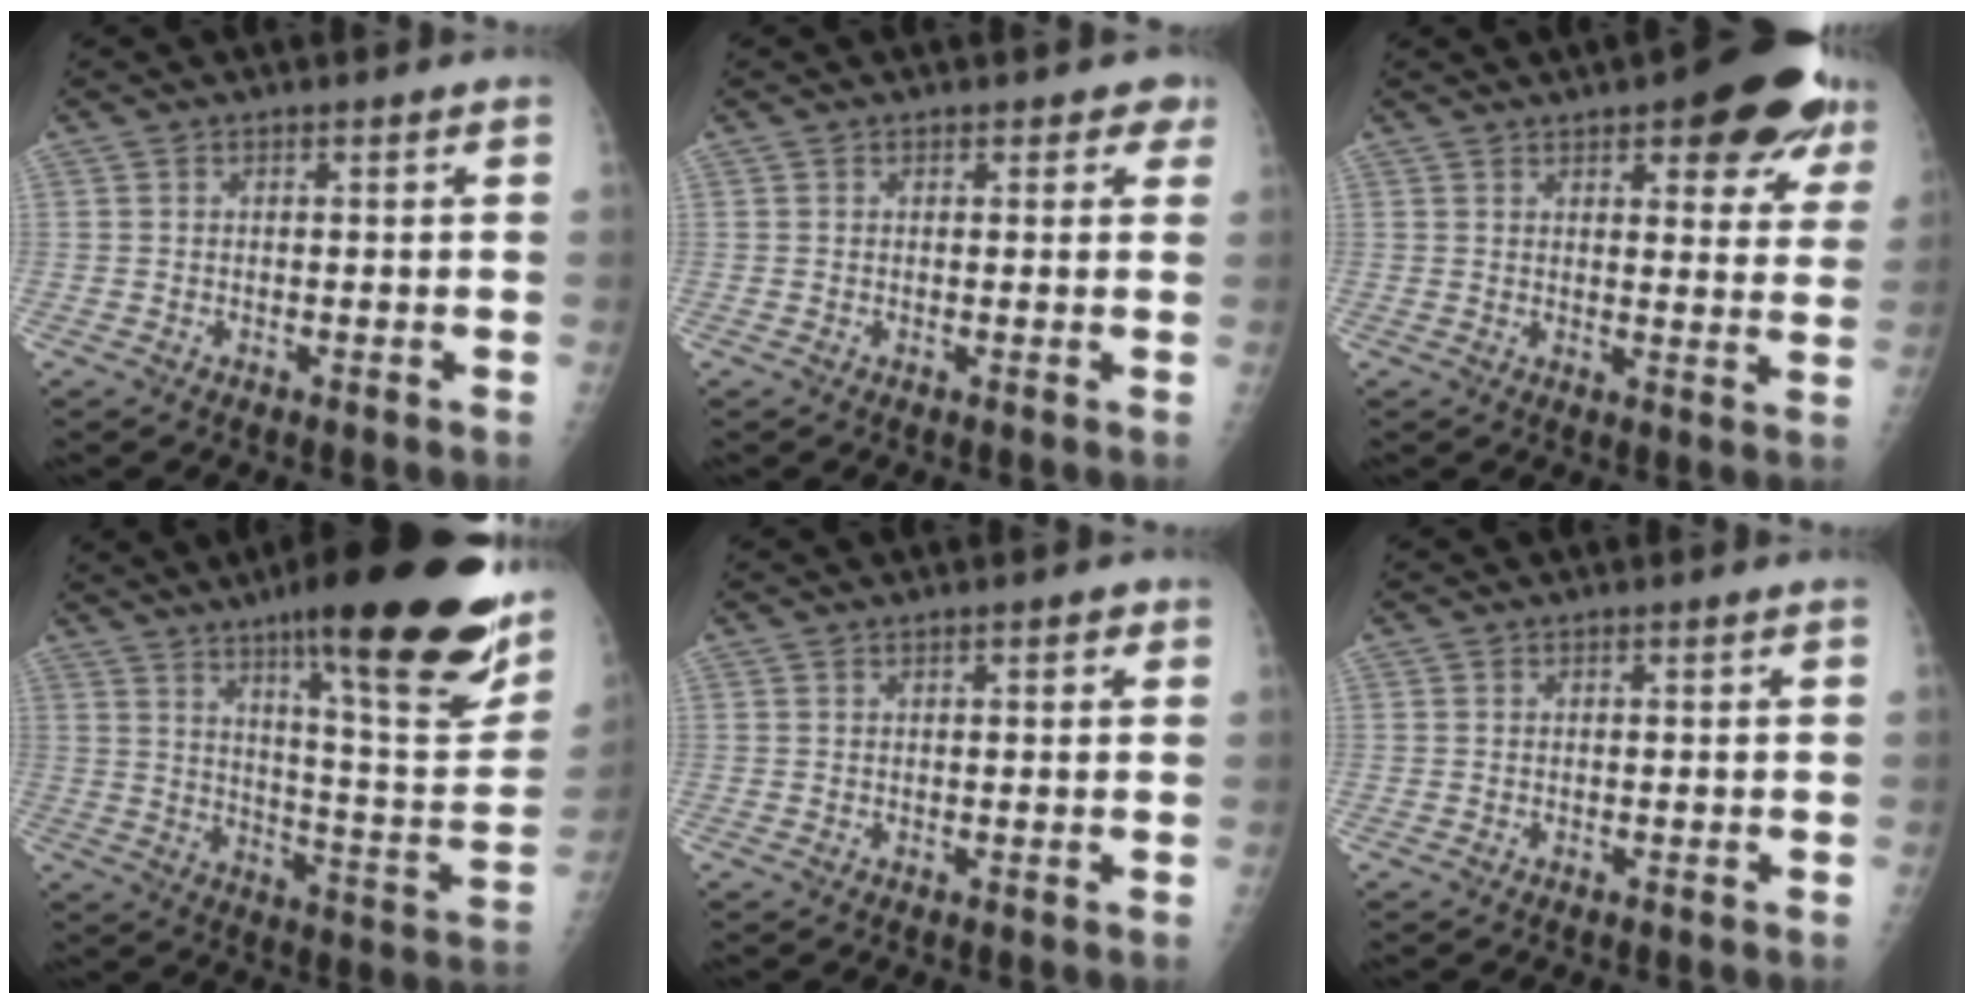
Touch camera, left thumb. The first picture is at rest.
{"total": 2.4, "force": [1.6, 1.5, 0.9], "torque": [0.020, -0.003, 0.011]}
{"total": 16.2, "force": [9.5, 5.9, 11.8], "torque": [-0.111, -0.034, 0.112]}
{"total": 30.1, "force": [17.7, 5.9, 23.6], "torque": [-0.286, -0.062, 0.263]}
{"total": 2.0, "force": [1.0, 0.8, 1.5], "torque": [-0.014, -0.001, 0.011]}
{"total": 0.0}